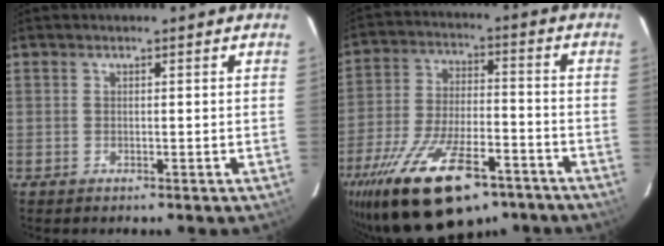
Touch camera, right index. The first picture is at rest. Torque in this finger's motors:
{"motor_torque": [1.86, -0.28, 0.77, 0.21]}